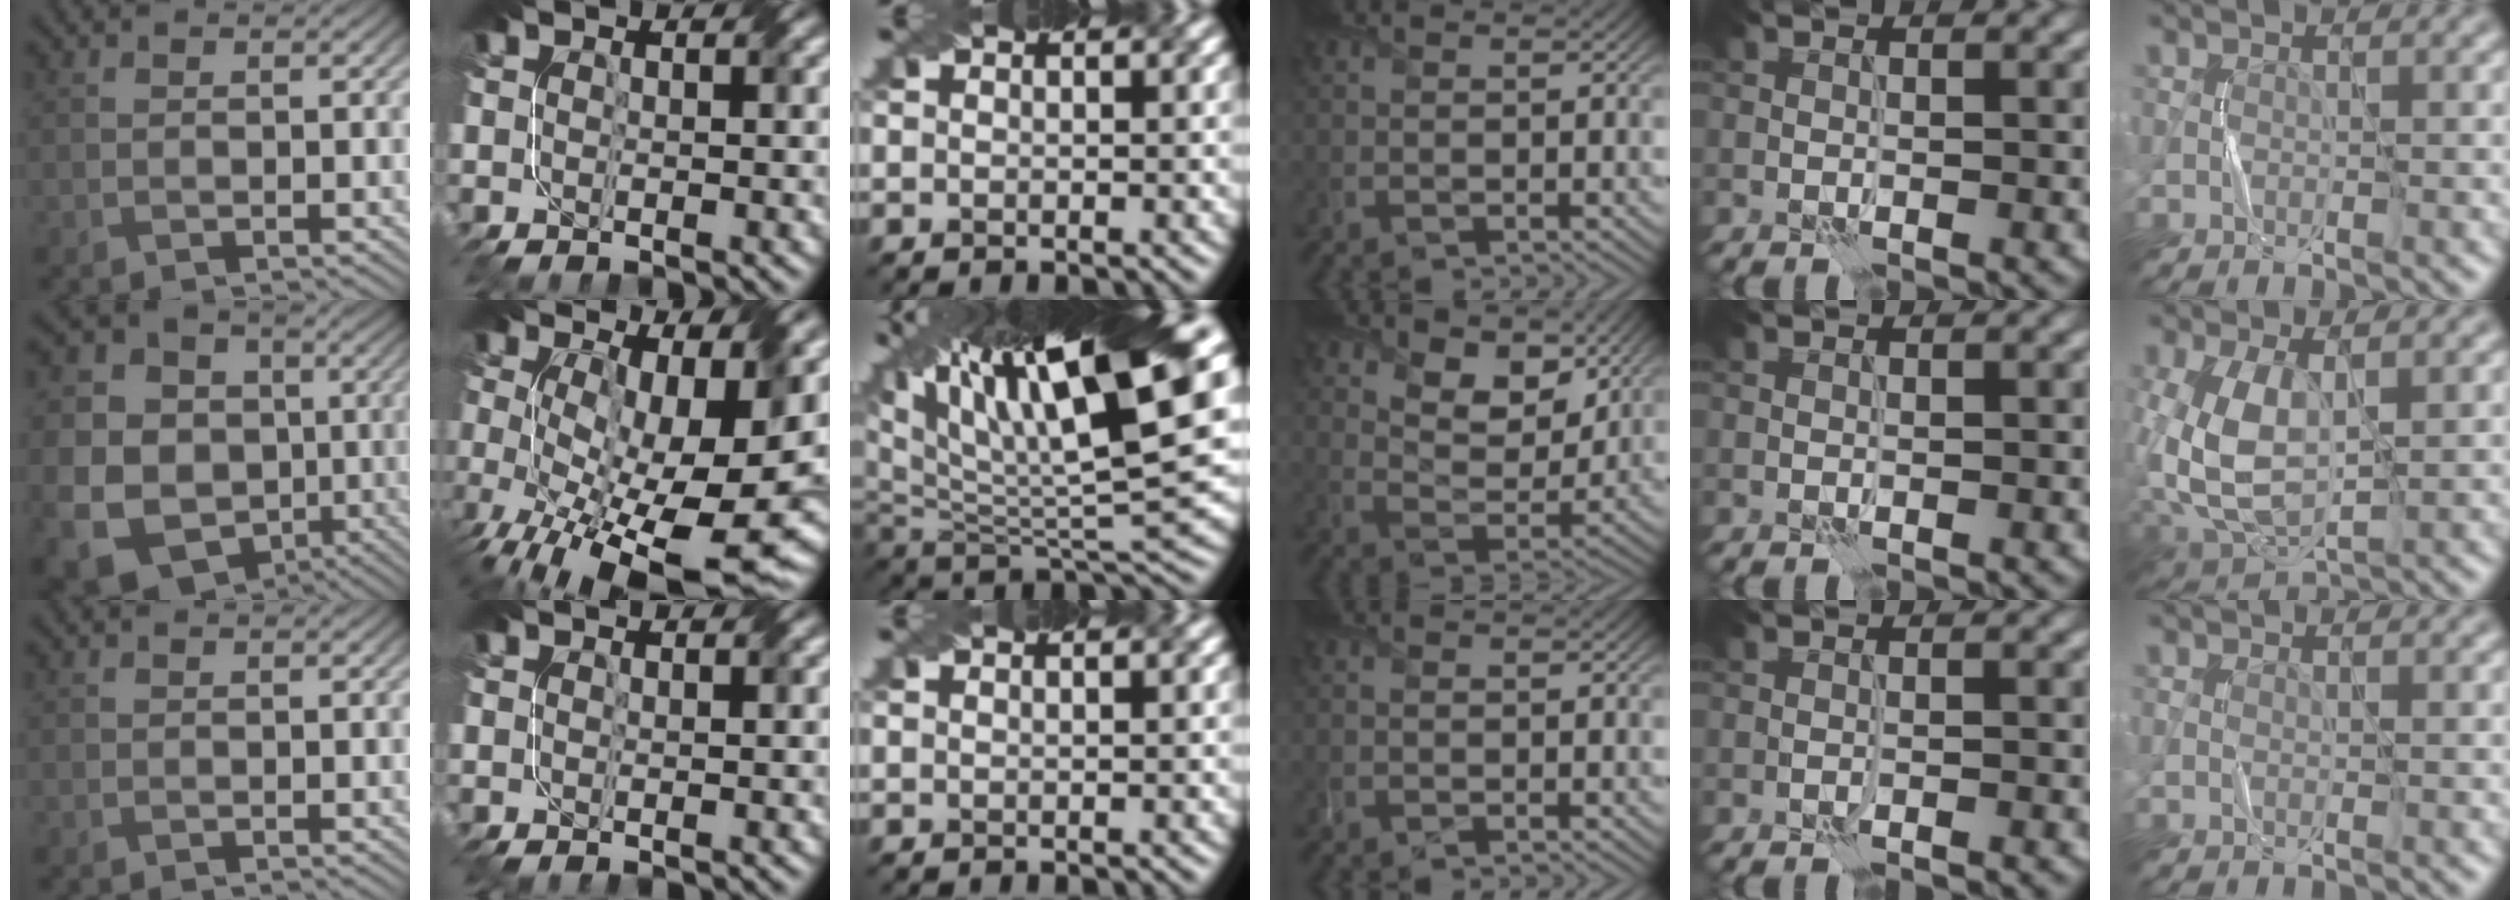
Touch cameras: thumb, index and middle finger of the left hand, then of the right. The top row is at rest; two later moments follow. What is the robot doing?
{"motion": "fold", "object": "netting"}